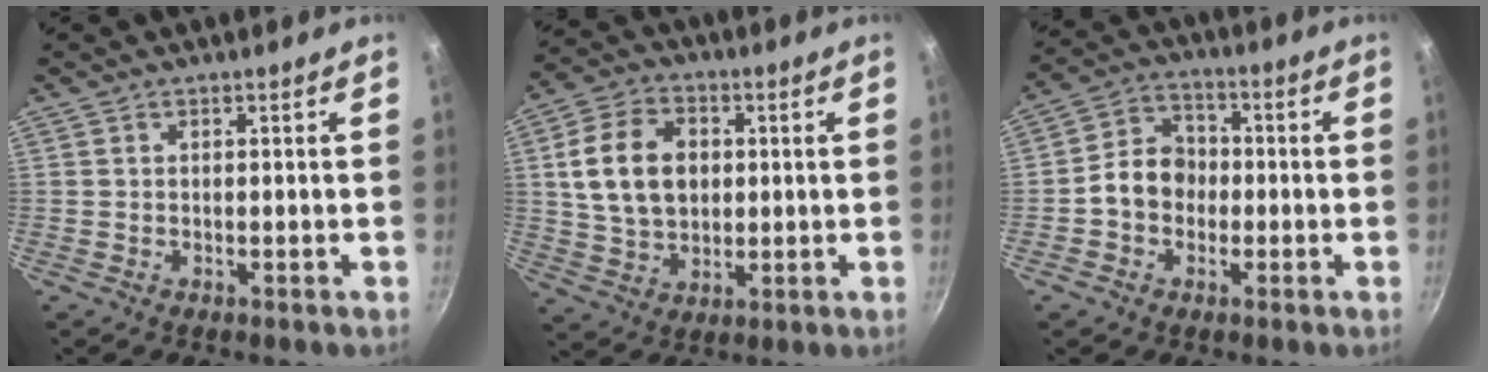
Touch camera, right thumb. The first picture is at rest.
{"total": 13.6, "force": [2.1, 10.0, 9.1], "torque": [-0.147, 0.005, 0.037]}
{"total": 8.3, "force": [-1.2, 6.8, 4.6], "torque": [-0.043, 0.028, -0.035]}